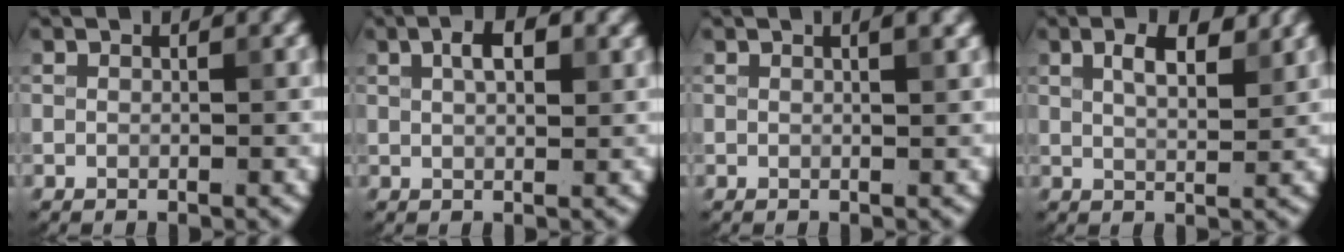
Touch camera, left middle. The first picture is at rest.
{"total": 3.1, "force": [1.2, 1.4, 2.5], "torque": [-0.043, 0.007, 0.021]}
{"total": 1.6, "force": [0.9, 0.5, 1.3], "torque": [-0.011, 0.002, 0.007]}
{"total": 3.5, "force": [1.8, 1.2, 2.8], "torque": [-0.052, 0.003, 0.033]}